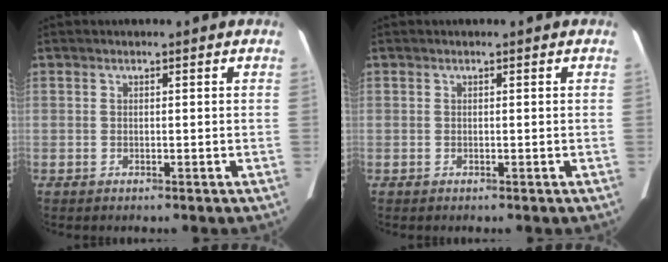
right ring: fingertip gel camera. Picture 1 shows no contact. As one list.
[{"total": 0.0}]